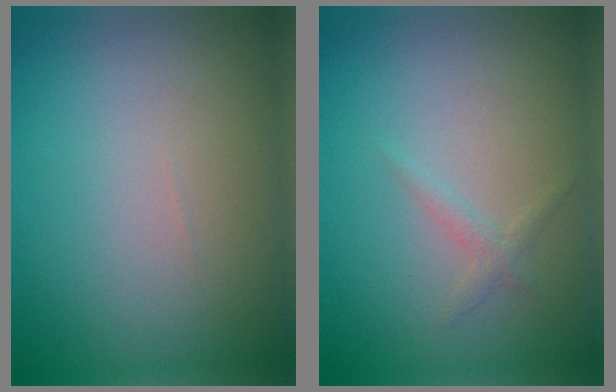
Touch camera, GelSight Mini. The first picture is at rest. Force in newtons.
{"total": 1.0, "press": 1.0, "slide": 0.0}